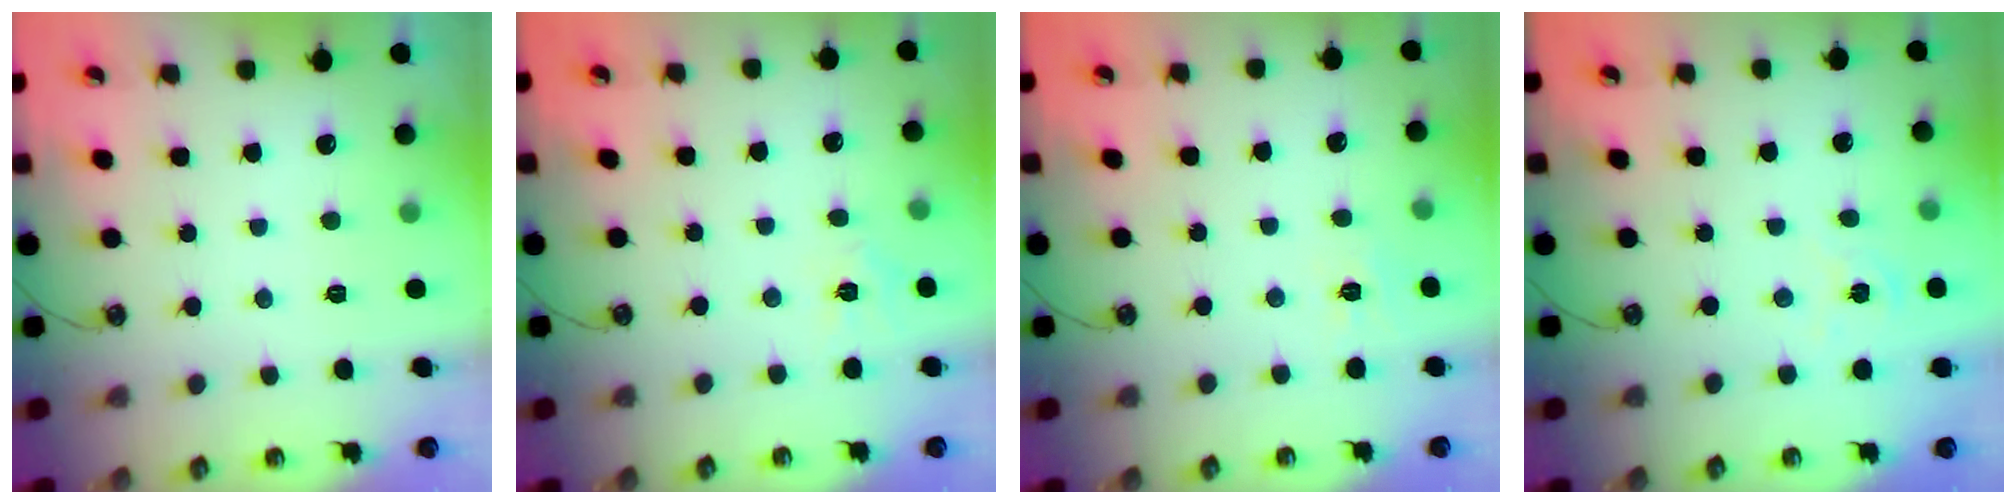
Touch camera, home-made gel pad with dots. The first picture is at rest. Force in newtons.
{"total": 3.9, "press": 3.9, "slide": 0.4}
{"total": 2.9, "press": 2.9, "slide": 0.3}
{"total": 1.8, "press": 1.8, "slide": 0.3}